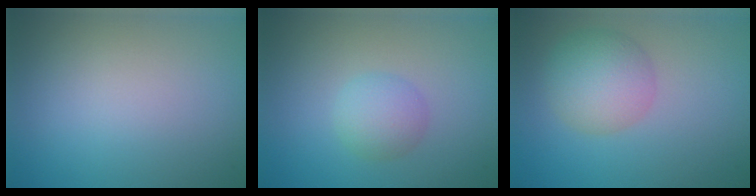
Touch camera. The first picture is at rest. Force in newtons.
{"total": 2.3, "press": 2.3, "slide": 0.1}
{"total": 4.7, "press": 4.7, "slide": 0.2}